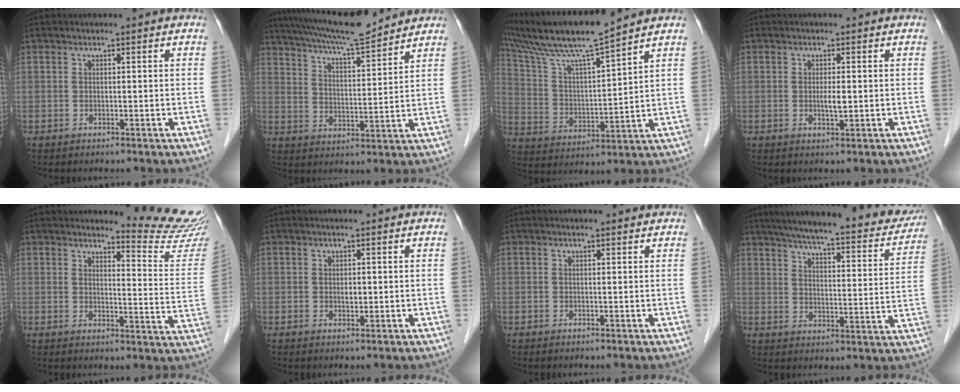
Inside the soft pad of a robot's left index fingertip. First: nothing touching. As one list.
[{"total": 13.4, "force": [12.2, 0.5, 5.5], "torque": [-0.102, 0.011, 0.196]}, {"total": 13.2, "force": [11.4, -1.3, 6.5], "torque": [-0.132, 0.010, 0.213]}, {"total": 1.7, "force": [0.0, 0.3, 1.7], "torque": [-0.034, -0.002, 0.001]}, {"total": 11.1, "force": [11.0, -0.8, 1.4], "torque": [-0.013, -0.102, 0.117]}, {"total": 1.0, "force": [0.1, 0.6, 0.8], "torque": [-0.014, 0.000, 0.004]}, {"total": 0.7, "force": [0.6, 0.2, 0.0], "torque": [-0.013, 0.006, 0.005]}, {"total": 25.8, "force": [22.1, 4.4, 12.5], "torque": [-0.186, -0.019, 0.280]}]